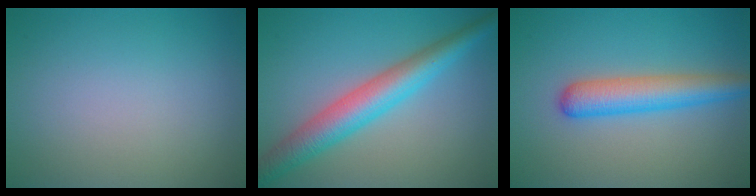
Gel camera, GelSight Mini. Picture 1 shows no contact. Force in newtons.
{"total": 5.9, "press": 5.9, "slide": 0.1}
{"total": 4.6, "press": 4.6, "slide": 0.2}